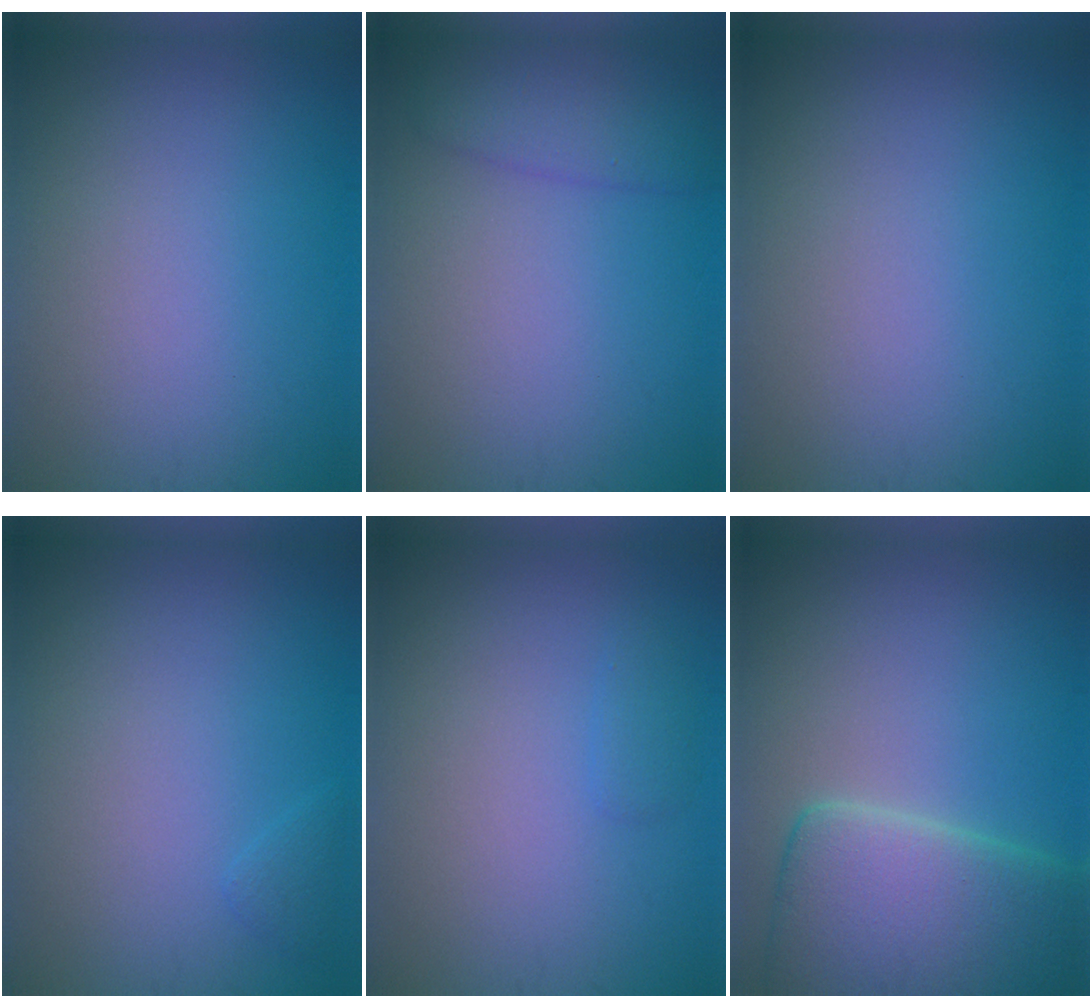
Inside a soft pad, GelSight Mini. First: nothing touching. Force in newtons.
{"total": 2.8, "press": 2.8, "slide": 0.1}
{"total": 0.0}
{"total": 0.7, "press": 0.7, "slide": 0.1}
{"total": 0.8, "press": 0.8, "slide": 0.1}
{"total": 9.2, "press": 9.2, "slide": 0.8}